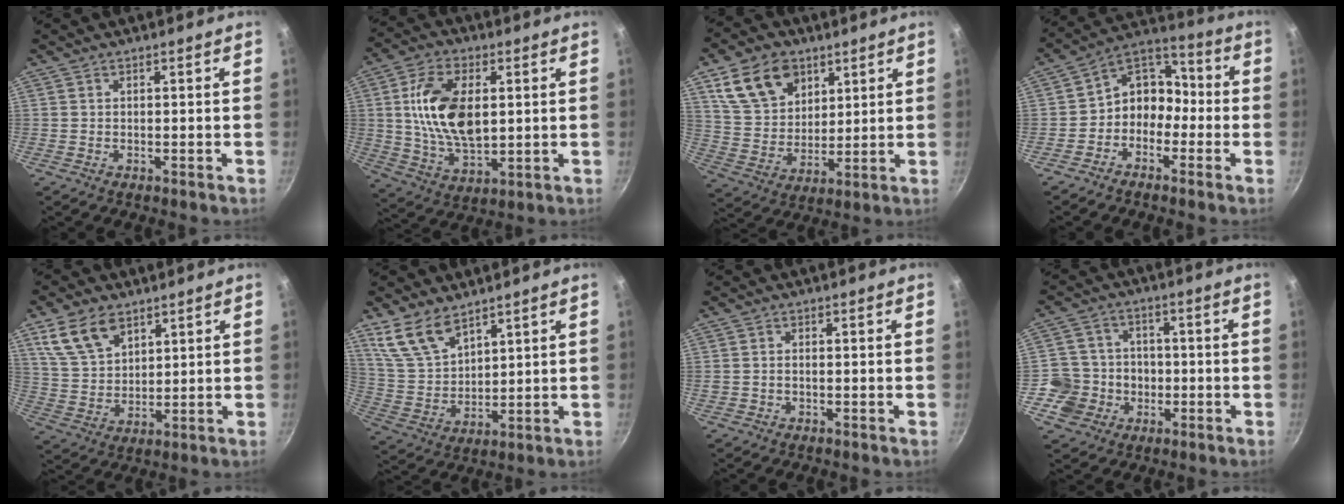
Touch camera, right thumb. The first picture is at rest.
{"total": 16.0, "force": [2.4, 8.9, 13.1], "torque": [-0.236, -0.008, 0.050]}
{"total": 14.3, "force": [7.4, 9.9, 7.1], "torque": [-0.102, -0.023, 0.147]}
{"total": 10.0, "force": [-2.5, 7.9, 5.6], "torque": [-0.053, 0.057, -0.062]}
{"total": 10.4, "force": [6.1, 6.2, 5.8], "torque": [-0.096, -0.021, 0.127]}
{"total": 10.0, "force": [7.2, 4.8, 5.1], "torque": [-0.092, -0.031, 0.159]}
{"total": 1.4, "force": [-0.2, 1.1, 0.8], "torque": [-0.017, 0.006, -0.001]}
{"total": 10.0, "force": [-2.6, 9.4, 2.3], "torque": [-0.005, 0.027, -0.045]}